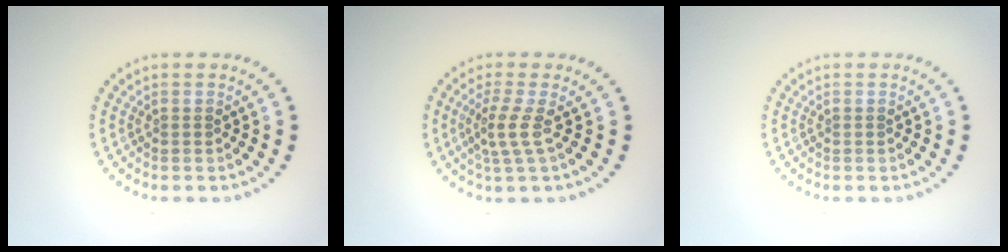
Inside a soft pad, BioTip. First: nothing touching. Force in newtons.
{"total": 2.4, "press": 1.6, "slide": 1.7}
{"total": 0.0}